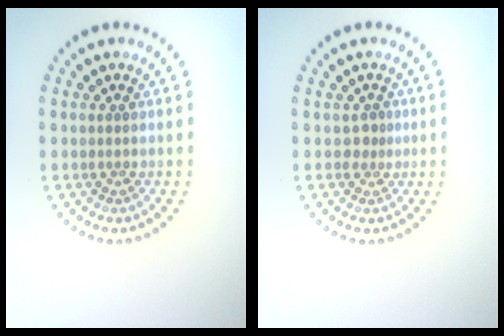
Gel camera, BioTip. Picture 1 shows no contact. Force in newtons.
{"total": 0.9, "press": 0.6, "slide": 0.7}